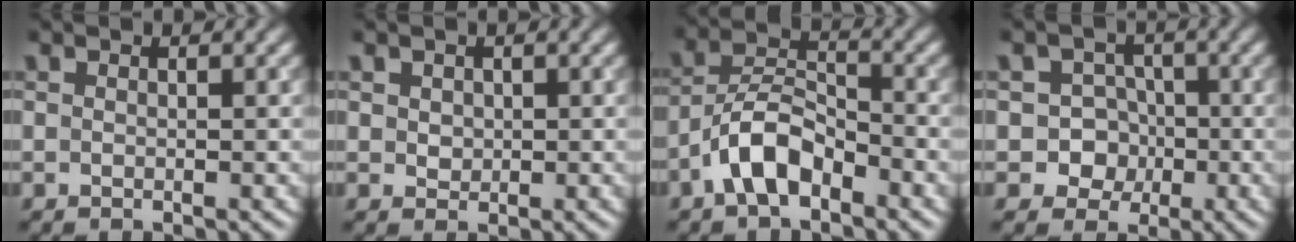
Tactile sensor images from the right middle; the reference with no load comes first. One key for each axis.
{"total": 1.1, "fx": 0.3, "fy": 1.0, "fz": 0.4, "tx": -0.007, "ty": 0.000, "tz": 0.008}
{"total": 5.0, "fx": -3.0, "fy": 2.2, "fz": 3.2, "tx": -0.054, "ty": 0.014, "tz": -0.064}
{"total": 5.4, "fx": -1.4, "fy": 5.0, "fz": 1.4, "tx": 0.002, "ty": 0.018, "tz": -0.043}